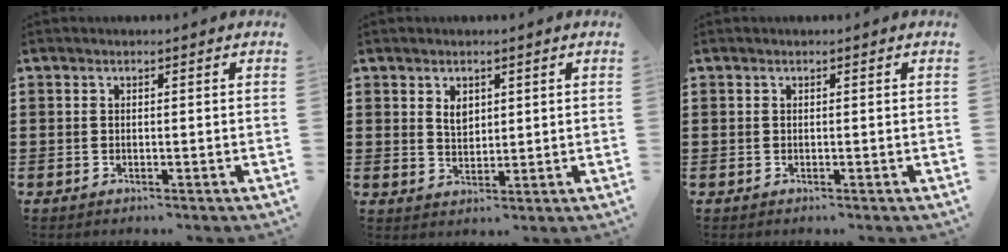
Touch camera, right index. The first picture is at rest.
{"total": 2.5, "force": [1.3, 1.6, 1.4], "torque": [-0.025, 0.002, 0.022]}
{"total": 0.0}